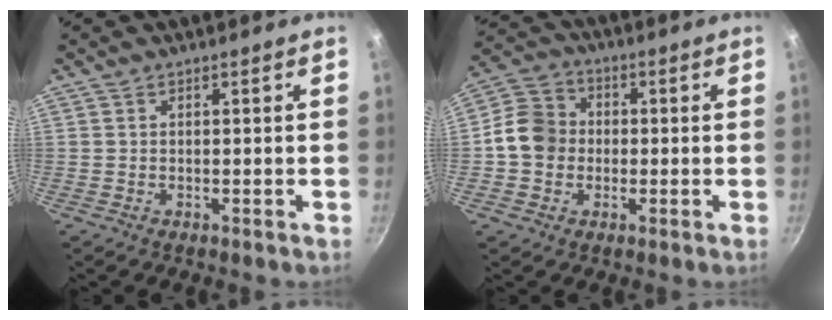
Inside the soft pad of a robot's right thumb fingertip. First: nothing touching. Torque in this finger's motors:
{"motor_torque": [0.93, 1.59, 0.52, -0.72, 0.04]}